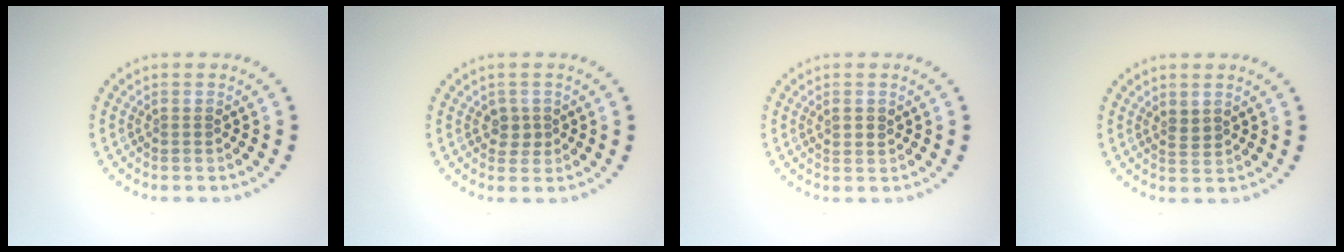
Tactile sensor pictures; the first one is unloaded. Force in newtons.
{"total": 1.4, "press": 1.3, "slide": 0.7}
{"total": 1.1, "press": 1.0, "slide": 0.4}
{"total": 1.1, "press": 1.0, "slide": 0.6}